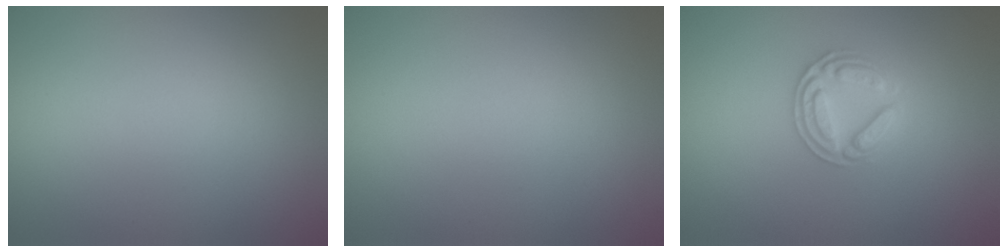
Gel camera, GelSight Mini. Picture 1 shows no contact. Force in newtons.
{"total": 0.0}
{"total": 2.9, "press": 2.7, "slide": 0.9}